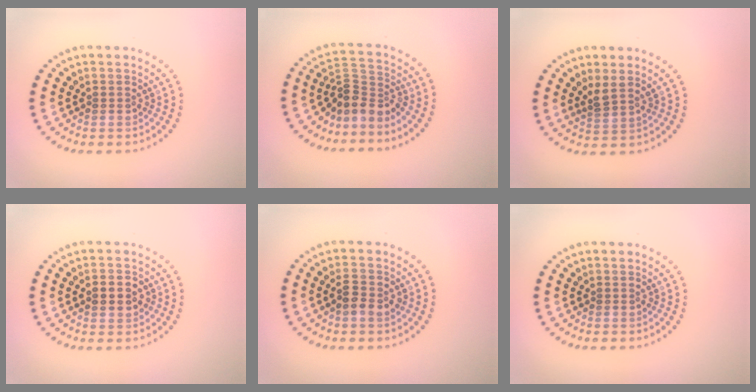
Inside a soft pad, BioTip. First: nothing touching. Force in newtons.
{"total": 3.3, "press": 2.3, "slide": 2.4}
{"total": 2.0, "press": 1.5, "slide": 1.4}
{"total": 2.3, "press": 2.3, "slide": 0.3}
{"total": 2.2, "press": 2.2, "slide": 0.2}
{"total": 0.0}